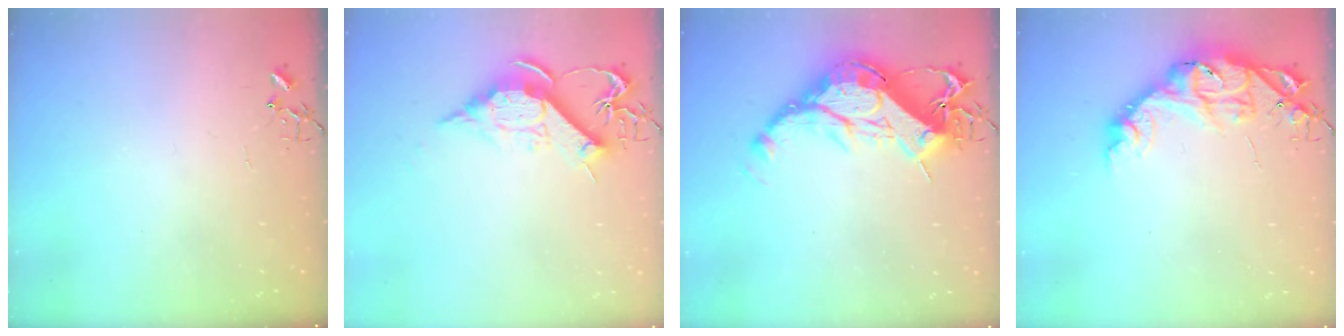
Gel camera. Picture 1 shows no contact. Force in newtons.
{"total": 11.6, "press": 11.6, "slide": 0.2}
{"total": 21.0, "press": 20.9, "slide": 2.1}
{"total": 12.7, "press": 12.7, "slide": 0.9}